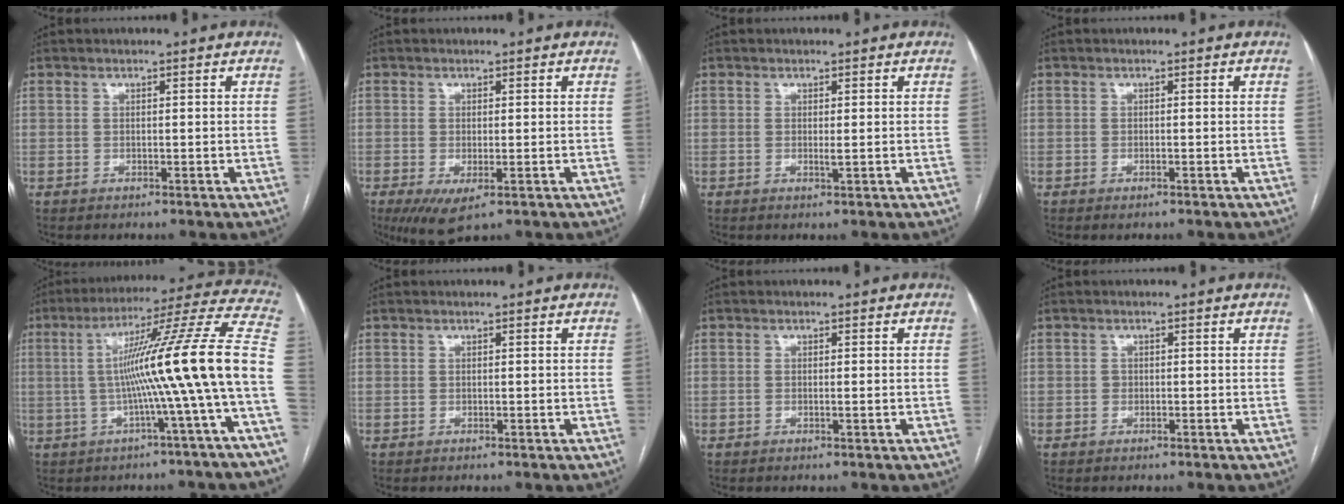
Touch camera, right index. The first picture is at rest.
{"total": 5.1, "force": [-2.3, 1.6, 4.3], "torque": [-0.070, -0.015, -0.029]}
{"total": 0.7, "force": [0.1, 0.0, 0.7], "torque": [-0.017, -0.005, 0.002]}
{"total": 0.8, "force": [-0.6, 0.1, 0.6], "torque": [-0.011, -0.002, -0.006]}
{"total": 17.7, "force": [-2.1, -2.3, 17.5], "torque": [-0.253, 0.024, -0.041]}
{"total": 0.0}
{"total": 0.6, "force": [-0.1, 0.1, 0.6], "torque": [-0.013, -0.002, -0.001]}
{"total": 0.7, "force": [-0.2, 0.6, 0.2], "torque": [0.001, 0.003, -0.004]}